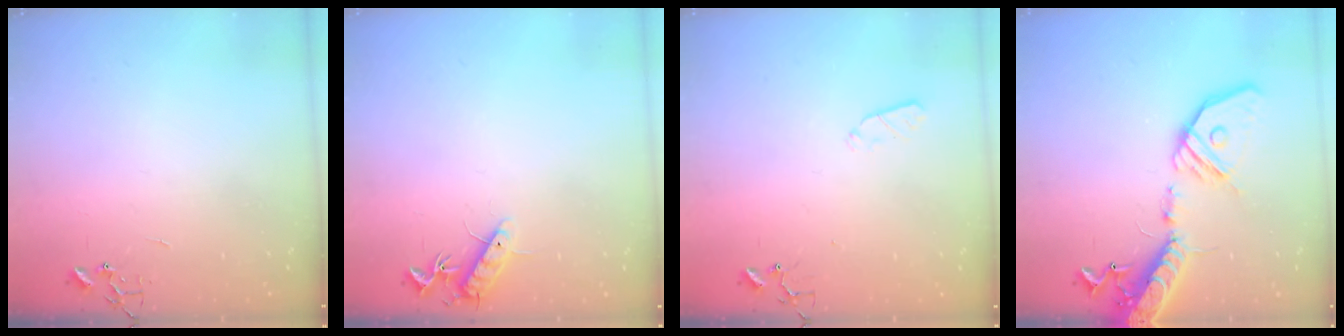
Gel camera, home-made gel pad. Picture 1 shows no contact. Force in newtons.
{"total": 10.1, "press": 10.0, "slide": 0.8}
{"total": 3.6, "press": 3.6, "slide": 0.5}
{"total": 19.7, "press": 19.4, "slide": 3.9}